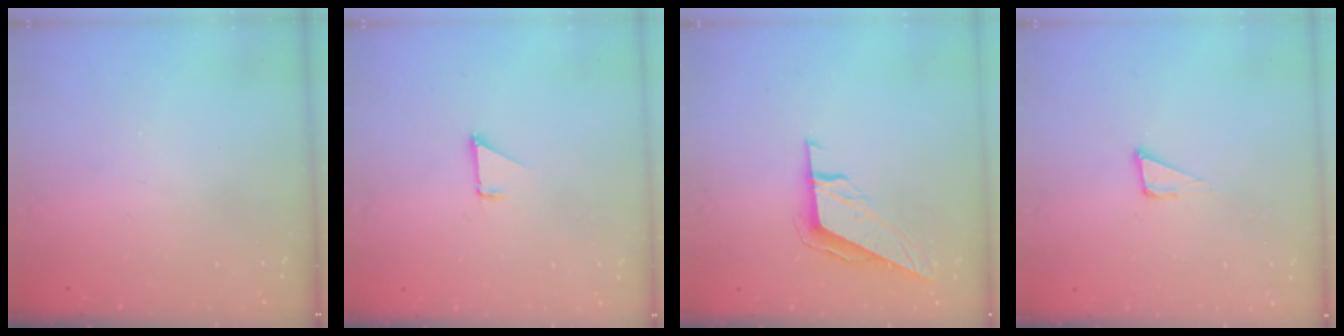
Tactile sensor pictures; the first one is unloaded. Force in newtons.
{"total": 1.5, "press": 1.5, "slide": 0.1}
{"total": 8.6, "press": 8.6, "slide": 0.2}
{"total": 4.4, "press": 4.3, "slide": 0.8}